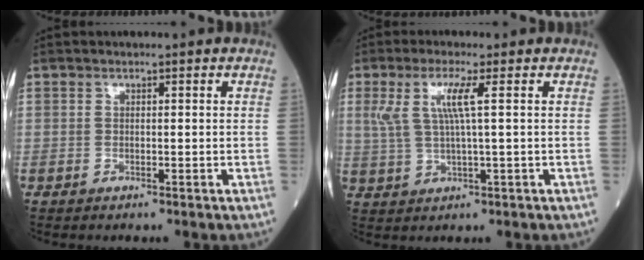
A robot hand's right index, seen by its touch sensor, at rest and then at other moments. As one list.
[{"total": 5.6, "force": [1.8, 0.0, 5.3], "torque": [-0.118, 0.011, 0.040]}]